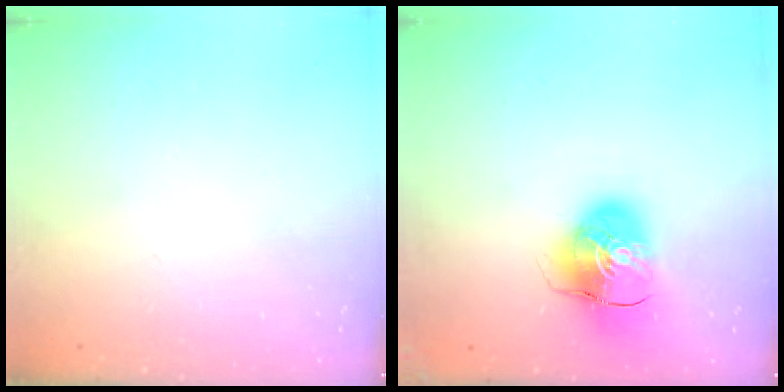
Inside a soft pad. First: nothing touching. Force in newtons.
{"total": 10.8, "press": 10.6, "slide": 1.6}